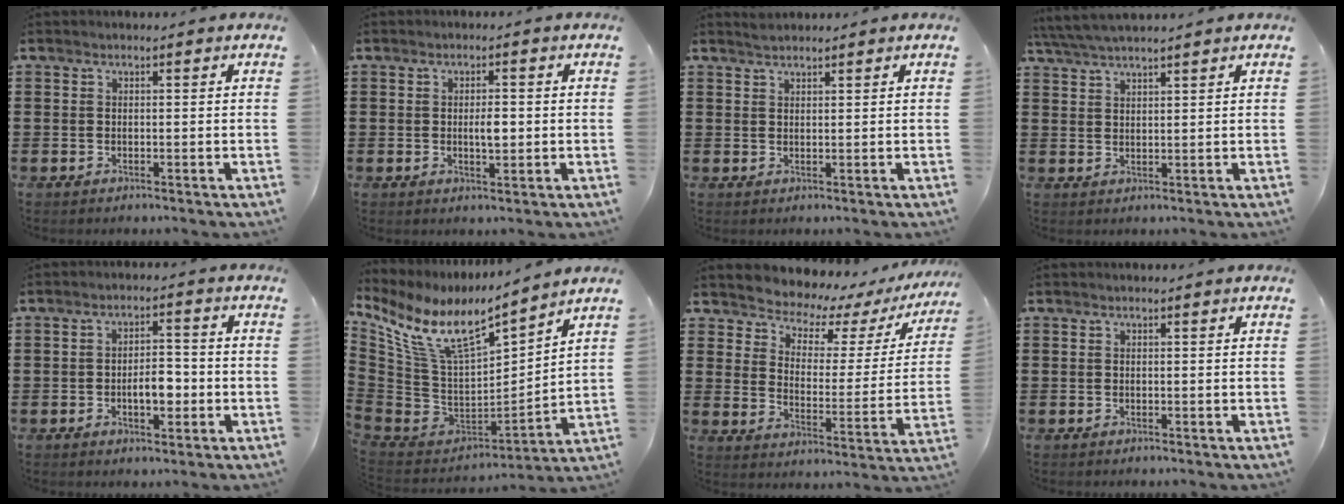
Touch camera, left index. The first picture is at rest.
{"total": 2.8, "force": [0.0, 1.0, 2.6], "torque": [-0.041, -0.003, -0.003]}
{"total": 1.5, "force": [1.4, 0.2, 0.3], "torque": [-0.007, -0.001, 0.028]}
{"total": 4.1, "force": [3.9, 0.0, 1.3], "torque": [-0.038, -0.008, 0.071]}
{"total": 4.9, "force": [-1.2, 2.4, 4.1], "torque": [-0.057, 0.001, -0.028]}
{"total": 10.9, "force": [6.6, 3.6, 7.9], "torque": [-0.185, -0.048, 0.114]}
{"total": 4.5, "force": [4.2, 1.4, 0.5], "torque": [-0.040, -0.041, 0.065]}
{"total": 0.0}